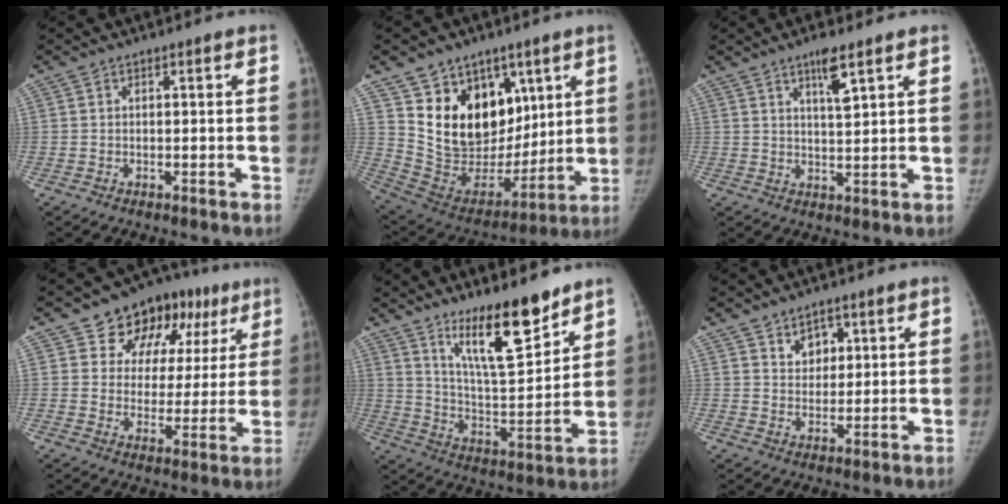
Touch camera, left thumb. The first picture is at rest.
{"total": 20.1, "force": [9.3, 14.8, 10.0], "torque": [-0.114, -0.031, 0.189]}
{"total": 5.2, "force": [3.2, 1.0, 4.0], "torque": [-0.064, -0.021, 0.057]}
{"total": 16.5, "force": [8.5, 11.7, 8.0], "torque": [-0.040, -0.002, 0.118]}
{"total": 15.3, "force": [10.9, 3.8, 10.0], "torque": [-0.133, -0.087, 0.193]}
{"total": 4.8, "force": [2.4, 3.6, 2.2], "torque": [-0.005, -0.016, 0.042]}